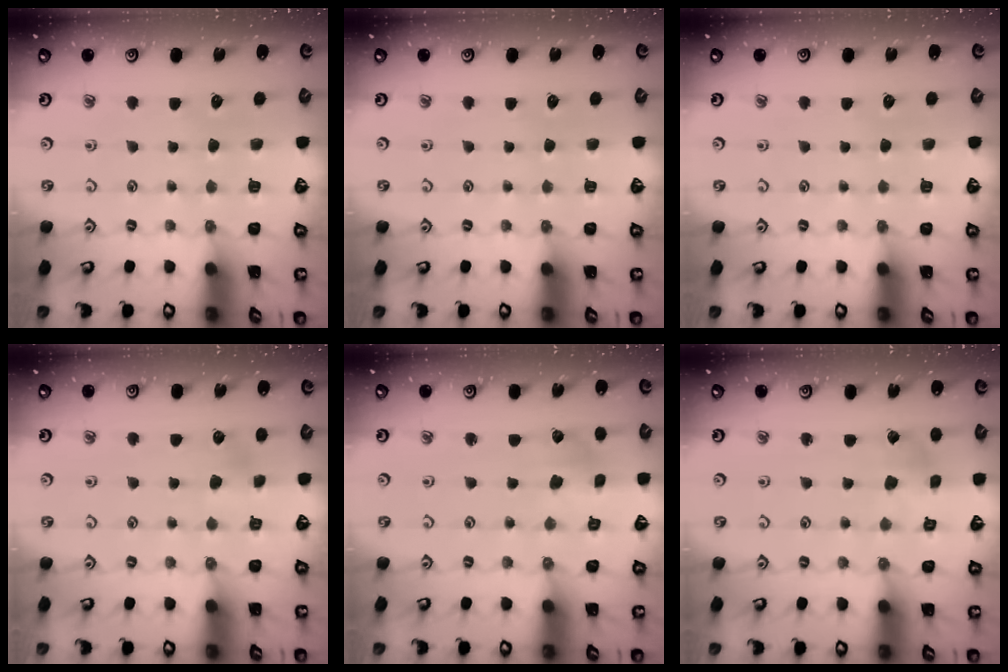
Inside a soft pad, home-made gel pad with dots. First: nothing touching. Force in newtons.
{"total": 0.0}
{"total": 0.0}
{"total": 2.2, "press": 2.2, "slide": 0.3}
{"total": 2.2, "press": 2.1, "slide": 0.6}
{"total": 2.0, "press": 2.0, "slide": 0.3}